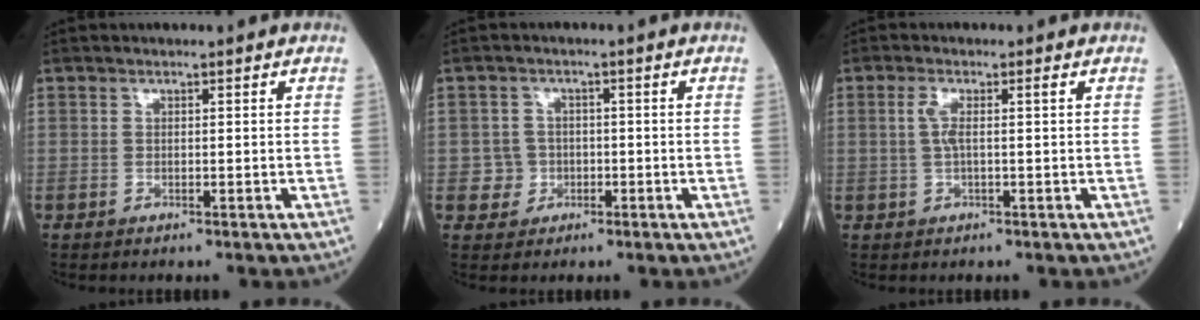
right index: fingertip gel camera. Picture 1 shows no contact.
{"total": 2.9, "force": [-0.3, 2.9, 0.0], "torque": [0.012, 0.011, -0.006]}
{"total": 2.5, "force": [0.3, 0.2, 2.5], "torque": [-0.058, 0.009, 0.006]}